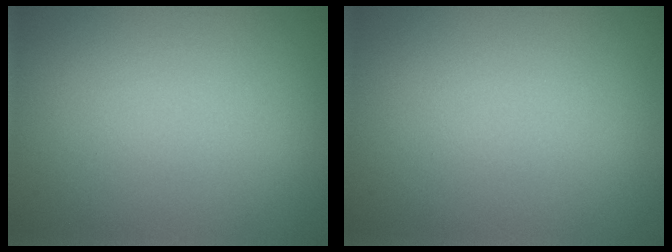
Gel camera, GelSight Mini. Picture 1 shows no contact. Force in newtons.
{"total": 0.0}